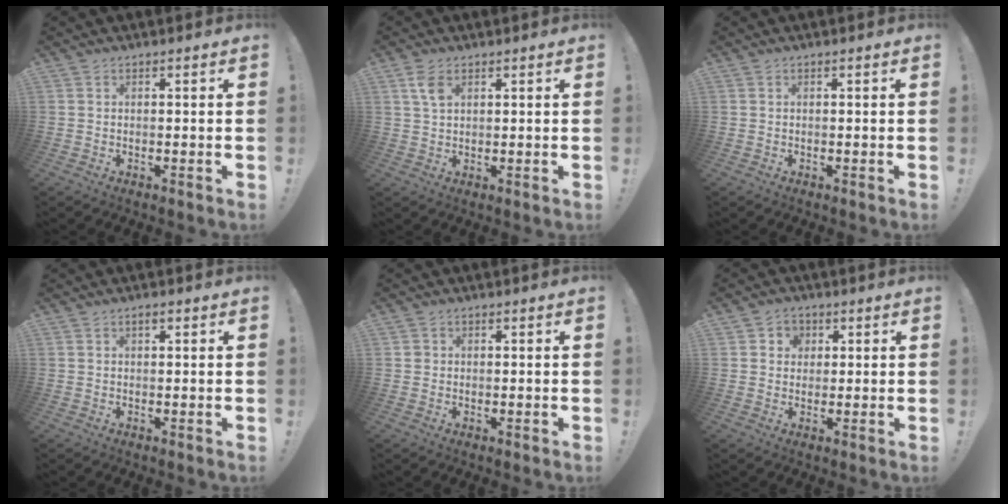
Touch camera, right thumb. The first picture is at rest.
{"total": 4.4, "force": [2.0, 2.2, 3.2], "torque": [-0.058, -0.001, 0.037]}
{"total": 0.0}
{"total": 1.4, "force": [0.8, 0.7, 1.0], "torque": [-0.013, 0.001, 0.011]}
{"total": 1.2, "force": [0.3, 1.2, 0.1], "torque": [-0.001, 0.002, 0.007]}
{"total": 4.0, "force": [1.0, 3.8, 1.0], "torque": [-0.007, -0.004, 0.017]}